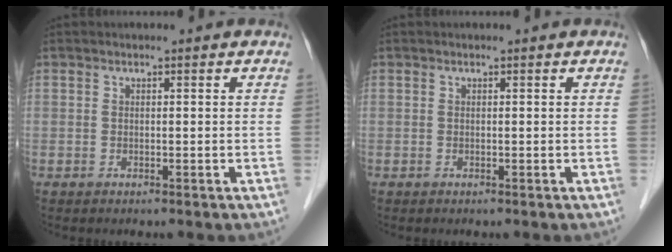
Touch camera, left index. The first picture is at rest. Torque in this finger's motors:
{"motor_torque": [-0.02, 0.02, 0.00, -0.01]}